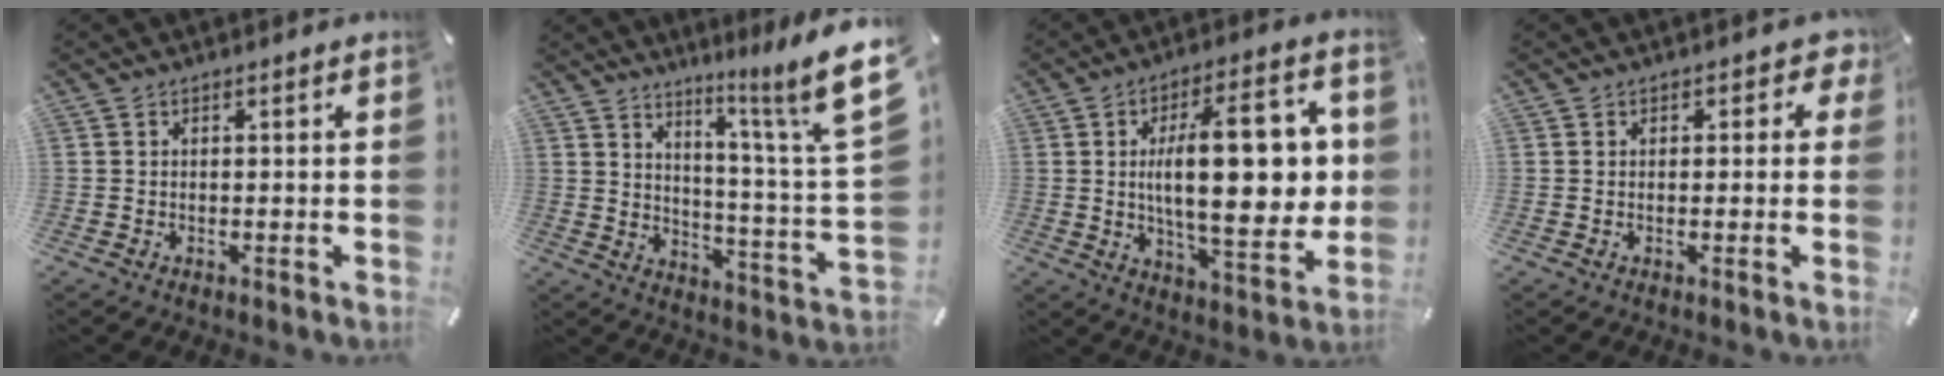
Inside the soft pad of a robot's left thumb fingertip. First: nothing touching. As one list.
[{"total": 13.8, "force": [9.3, 0.2, 10.1], "torque": [-0.149, -0.092, 0.138]}, {"total": 23.4, "force": [2.3, 9.8, 21.1], "torque": [-0.323, -0.005, 0.031]}, {"total": 2.2, "force": [0.4, 1.8, 1.3], "torque": [-0.001, -0.003, 0.001]}]